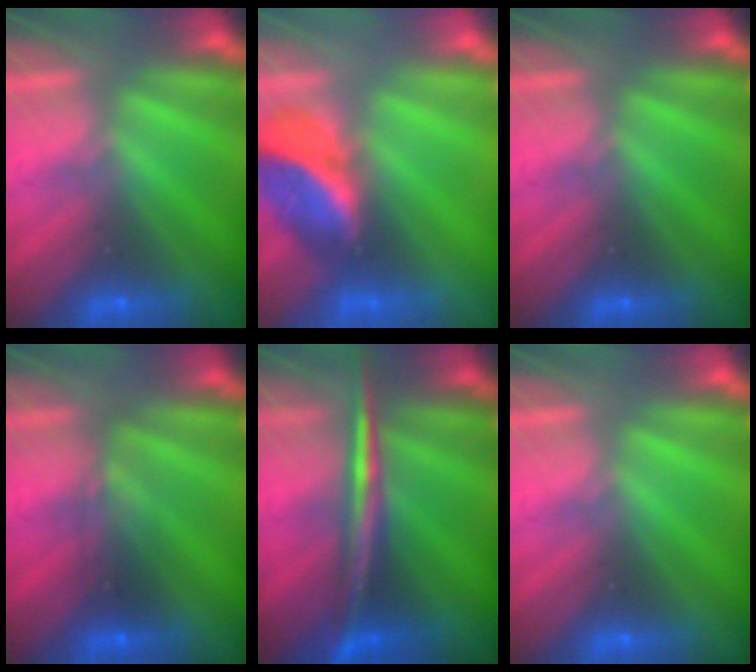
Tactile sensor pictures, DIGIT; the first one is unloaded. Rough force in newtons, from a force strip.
{"total": 2.8}
{"total": 0.0}
{"total": 2.4}
{"total": 2.9}
{"total": 0.0}